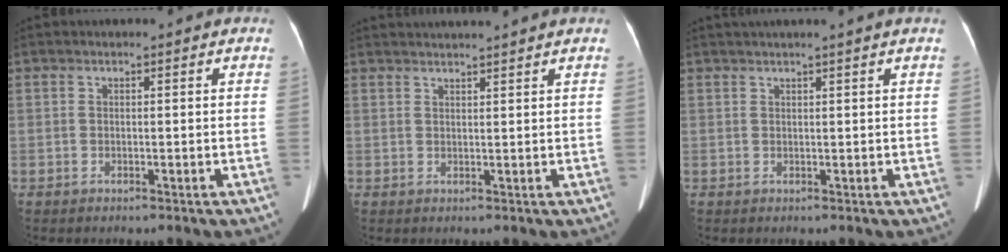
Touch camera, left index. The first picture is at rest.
{"total": 5.6, "force": [5.2, -0.9, 1.9], "torque": [-0.021, 0.028, 0.067]}
{"total": 3.6, "force": [2.8, -1.1, 1.8], "torque": [-0.021, 0.018, 0.045]}